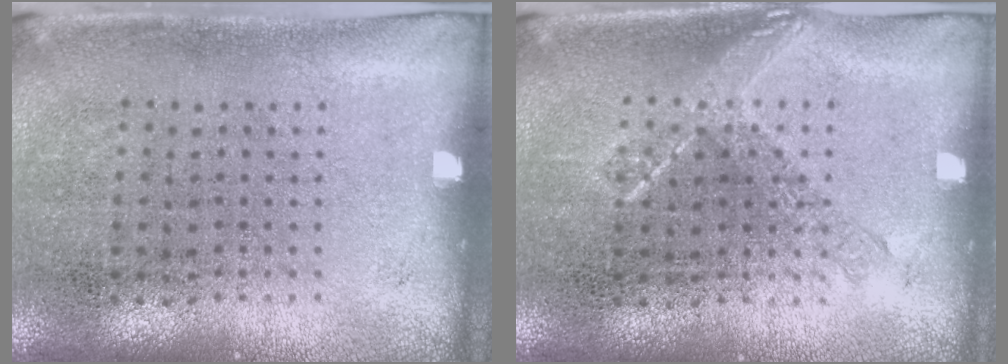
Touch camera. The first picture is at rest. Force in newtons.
{"total": 1.0, "press": 0.9, "slide": 0.3}